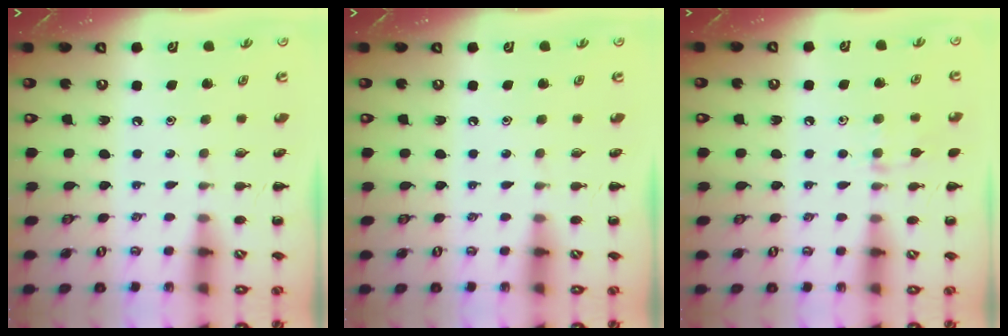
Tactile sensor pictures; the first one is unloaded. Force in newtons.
{"total": 0.0}
{"total": 6.9, "press": 6.5, "slide": 2.3}